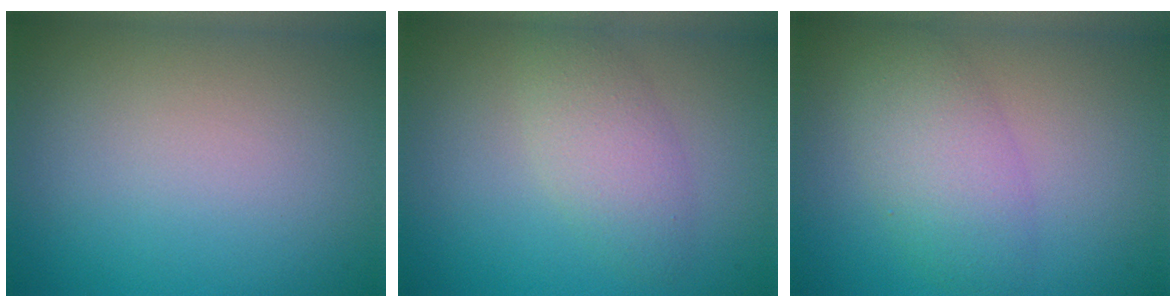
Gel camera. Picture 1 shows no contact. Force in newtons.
{"total": 2.9, "press": 2.9, "slide": 0.1}
{"total": 4.4, "press": 4.4, "slide": 0.1}